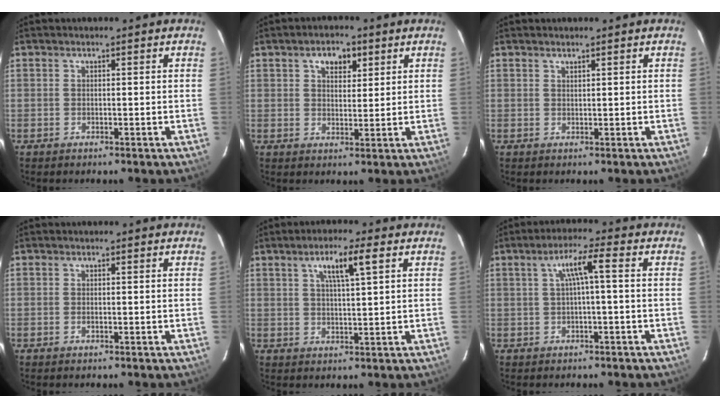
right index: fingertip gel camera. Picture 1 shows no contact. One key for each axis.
{"total": 4.8, "fx": 2.4, "fy": 2.9, "fz": 2.9, "tx": -0.042, "ty": 0.011, "tz": 0.041}
{"total": 0.6, "fx": 0.6, "fy": 0.0, "fz": 0.1, "tx": -0.001, "ty": 0.001, "tz": 0.013}
{"total": 0.6, "fx": -0.2, "fy": 0.2, "fz": 0.5, "tx": -0.011, "ty": 0.000, "tz": -0.004}
{"total": 5.8, "fx": 2.7, "fy": 0.5, "fz": 5.1, "tx": -0.092, "ty": 0.005, "tz": 0.047}
{"total": 4.6, "fx": 0.3, "fy": 0.0, "fz": 4.6, "tx": -0.089, "ty": 0.008, "tz": 0.012}